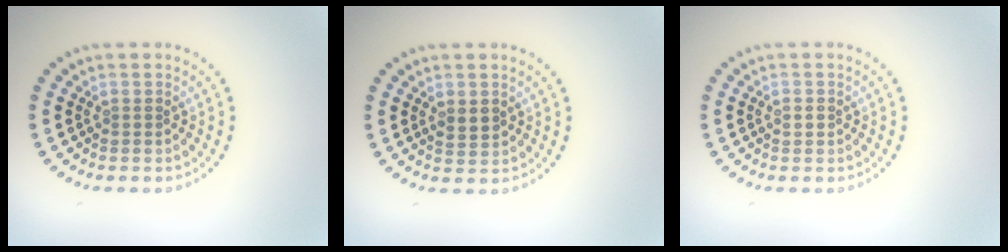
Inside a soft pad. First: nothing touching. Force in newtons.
{"total": 1.6, "press": 1.6, "slide": 0.4}
{"total": 1.0, "press": 1.0, "slide": 0.1}